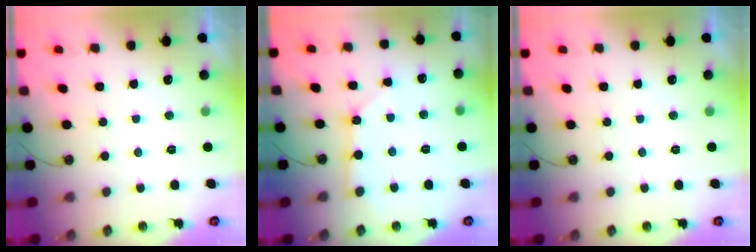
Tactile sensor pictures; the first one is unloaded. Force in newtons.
{"total": 2.8, "press": 2.8, "slide": 0.2}
{"total": 0.0}